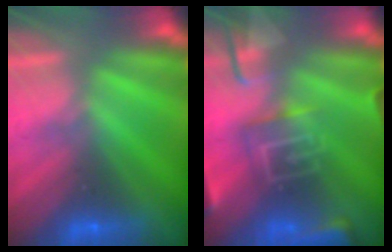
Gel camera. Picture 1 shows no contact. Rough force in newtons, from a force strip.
{"total": 9.0}